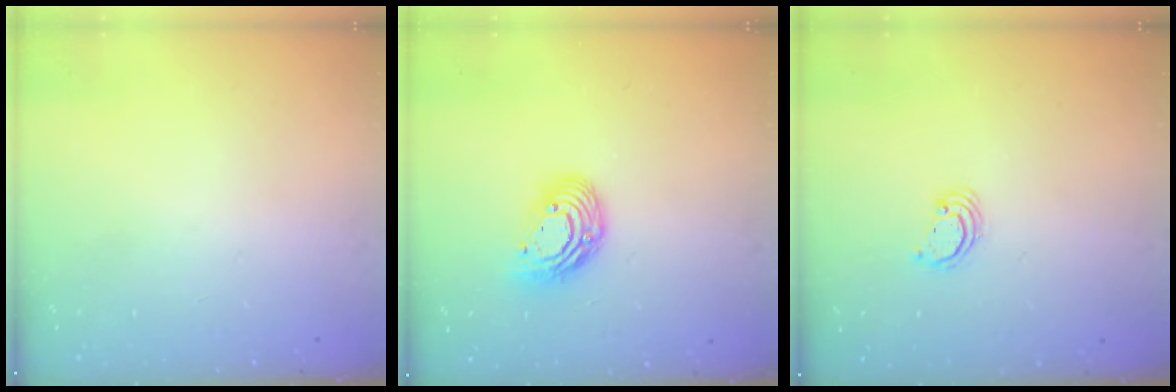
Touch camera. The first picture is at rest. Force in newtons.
{"total": 11.6, "press": 11.5, "slide": 1.2}
{"total": 2.2, "press": 2.2, "slide": 0.2}